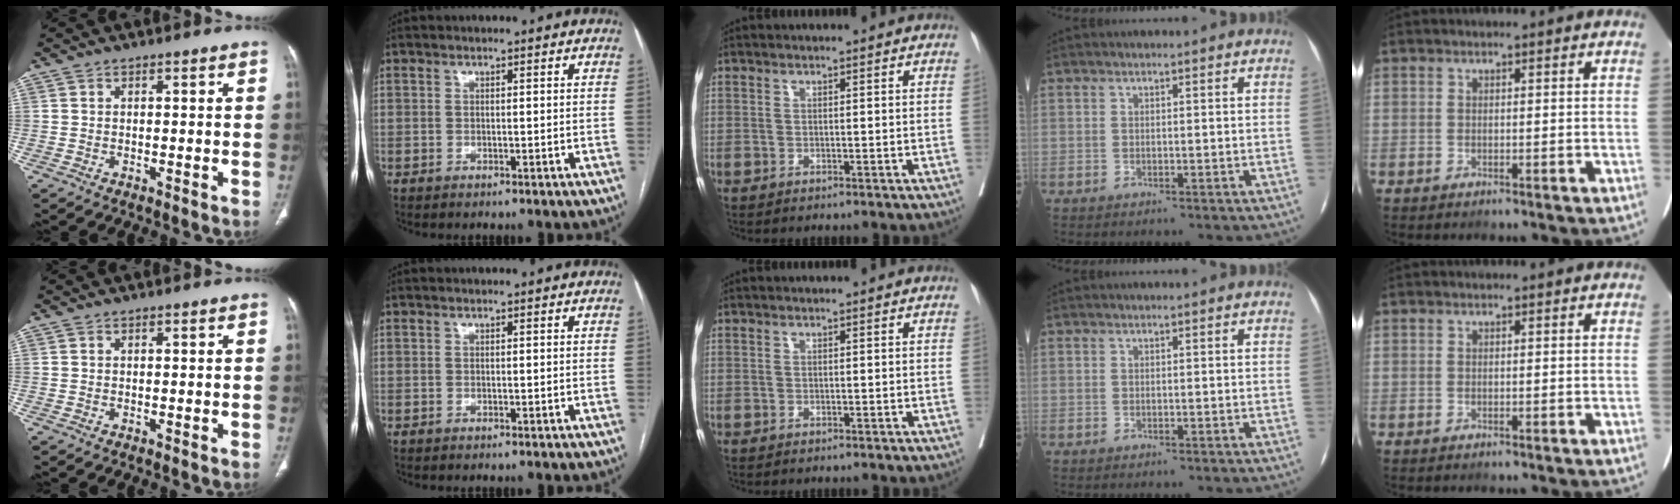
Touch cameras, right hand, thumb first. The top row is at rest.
{}